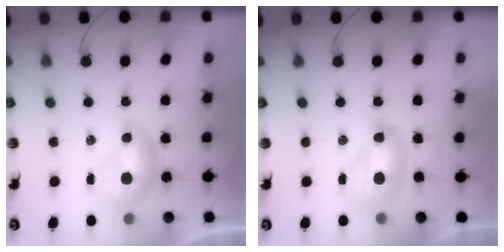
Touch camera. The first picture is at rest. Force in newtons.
{"total": 2.2, "press": 2.2, "slide": 0.2}